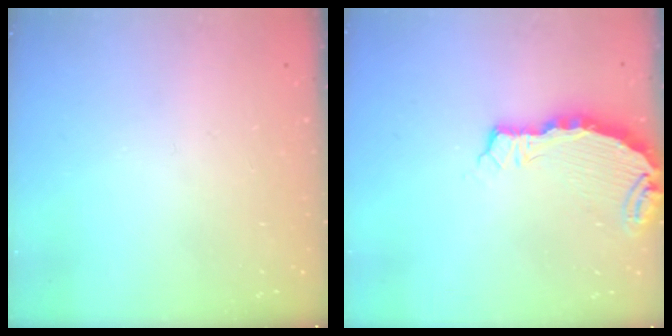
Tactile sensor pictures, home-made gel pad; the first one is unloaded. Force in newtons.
{"total": 5.0, "press": 5.0, "slide": 0.6}